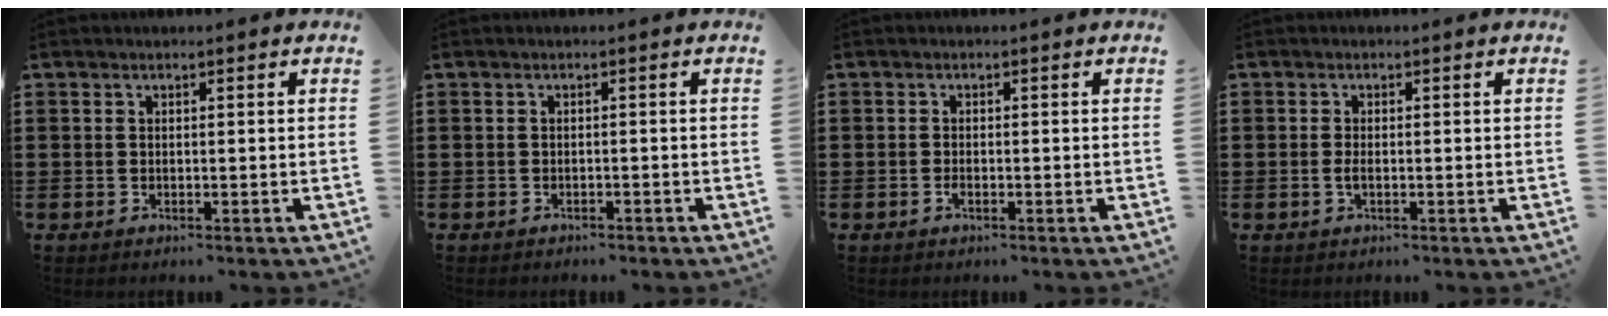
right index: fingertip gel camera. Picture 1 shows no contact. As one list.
[{"total": 0.8, "force": [-0.8, 0.2, 0.2], "torque": [-0.007, -0.002, -0.017]}, {"total": 0.8, "force": [-0.5, 0.3, 0.6], "torque": [-0.014, -0.006, -0.007]}, {"total": 1.2, "force": [-0.3, 0.3, 1.1], "torque": [-0.028, -0.005, -0.006]}]